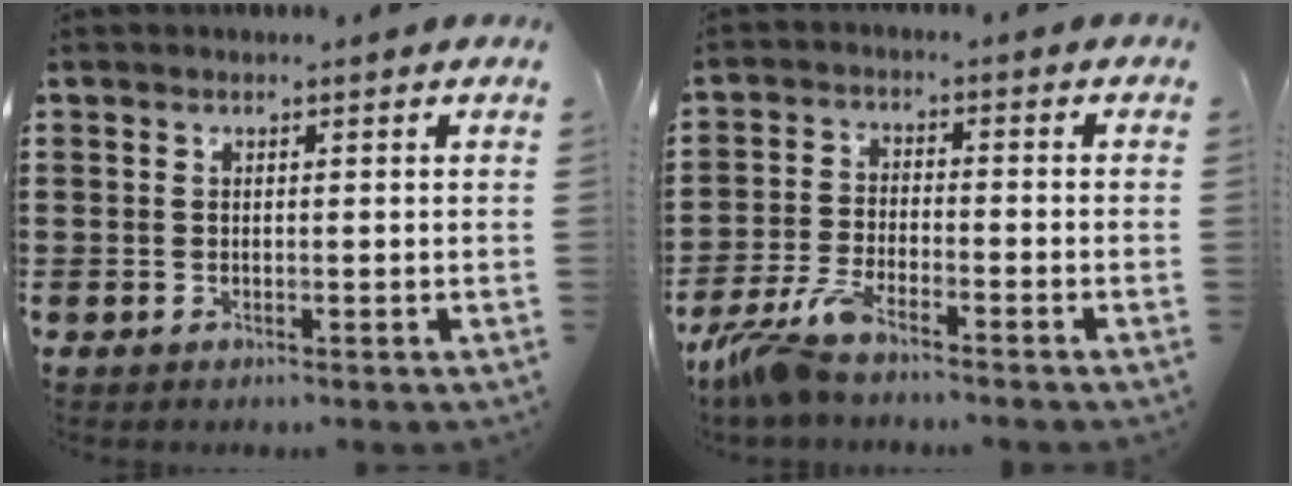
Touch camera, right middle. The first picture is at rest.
{"total": 6.2, "force": [-5.1, 0.9, 3.4], "torque": [-0.096, -0.013, -0.105]}